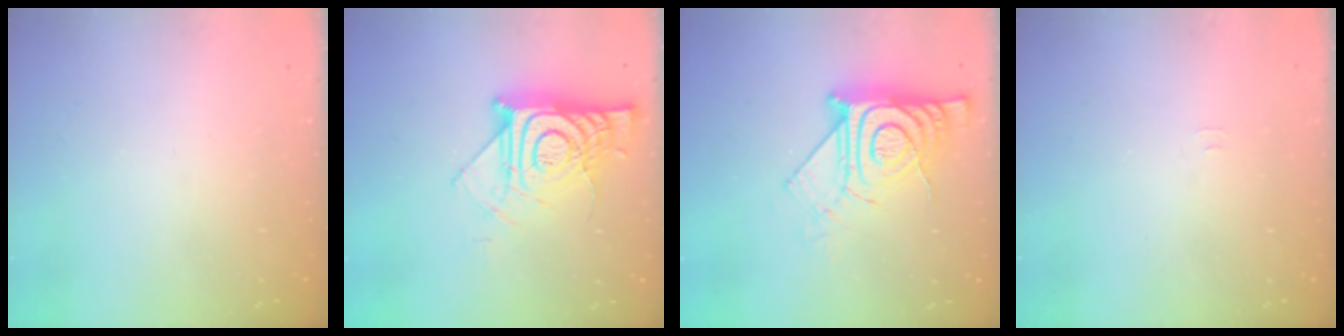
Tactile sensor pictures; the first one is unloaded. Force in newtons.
{"total": 14.5, "press": 14.5, "slide": 1.4}
{"total": 14.9, "press": 14.9, "slide": 1.4}
{"total": 3.4, "press": 3.4, "slide": 0.3}